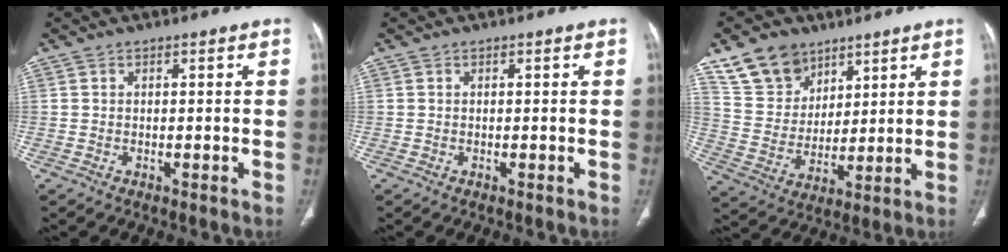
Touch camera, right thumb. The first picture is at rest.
{"total": 0.0}
{"total": 12.1, "force": [8.3, 8.1, 3.7], "torque": [-0.042, -0.041, 0.168]}